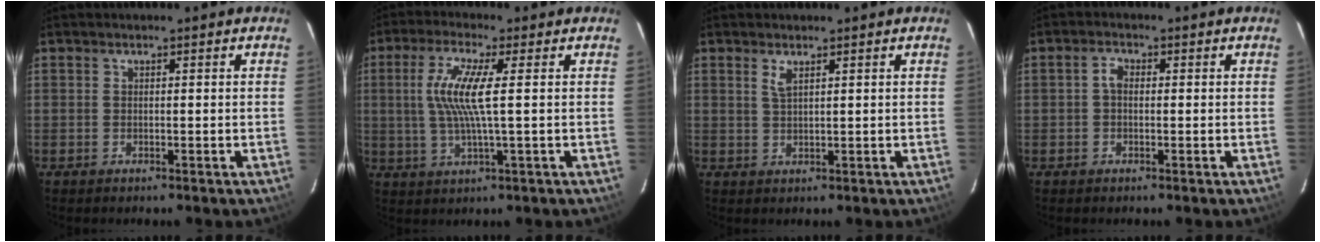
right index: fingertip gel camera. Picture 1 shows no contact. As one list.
[{"total": 8.4, "force": [1.0, 0.2, 8.4], "torque": [-0.170, 0.001, 0.018]}, {"total": 1.8, "force": [1.1, 0.4, 1.3], "torque": [-0.026, 0.001, 0.020]}, {"total": 1.8, "force": [-0.1, 1.3, 1.3], "torque": [-0.027, 0.009, -0.005]}]